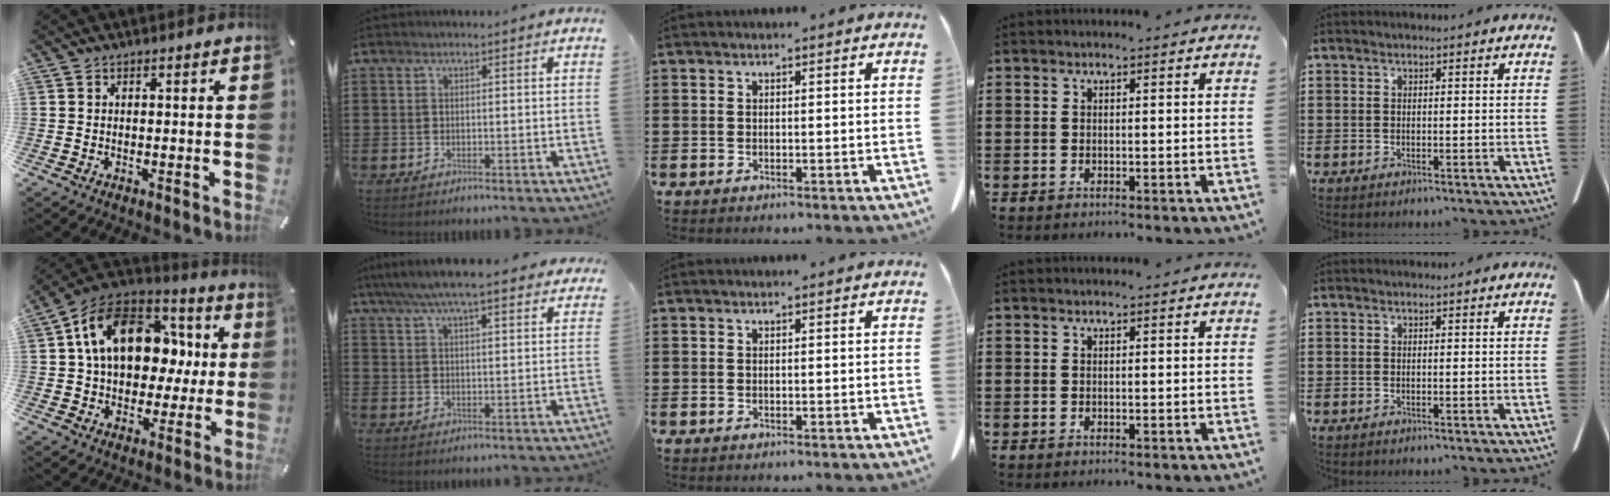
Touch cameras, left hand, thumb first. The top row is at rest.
{"thumb": {"total": 18.8, "force": [3.9, 14.1, 11.9], "torque": [-0.213, 0.000, 0.070]}, "index": {"total": 6.8, "force": [5.9, 0.8, 3.3], "torque": [-0.082, -0.015, 0.105]}}